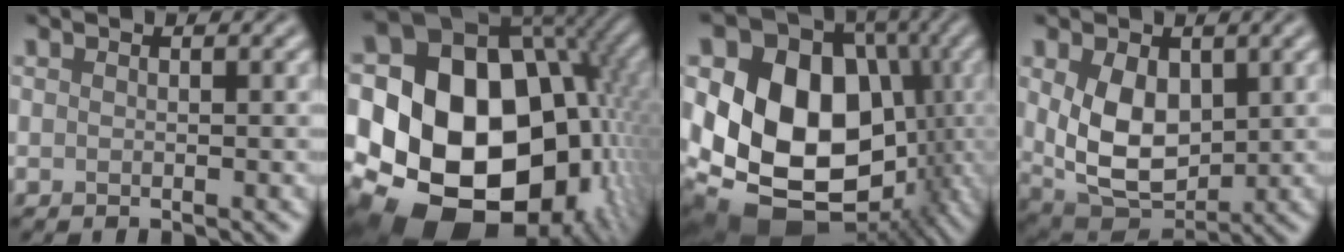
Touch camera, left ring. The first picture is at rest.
{"total": 21.8, "force": [-2.8, 17.0, 13.4], "torque": [-0.217, -0.008, -0.061]}
{"total": 17.6, "force": [-1.4, 14.1, 10.5], "torque": [-0.166, -0.007, -0.015]}
{"total": 7.1, "force": [1.0, 4.8, 5.2], "torque": [-0.109, -0.012, 0.025]}